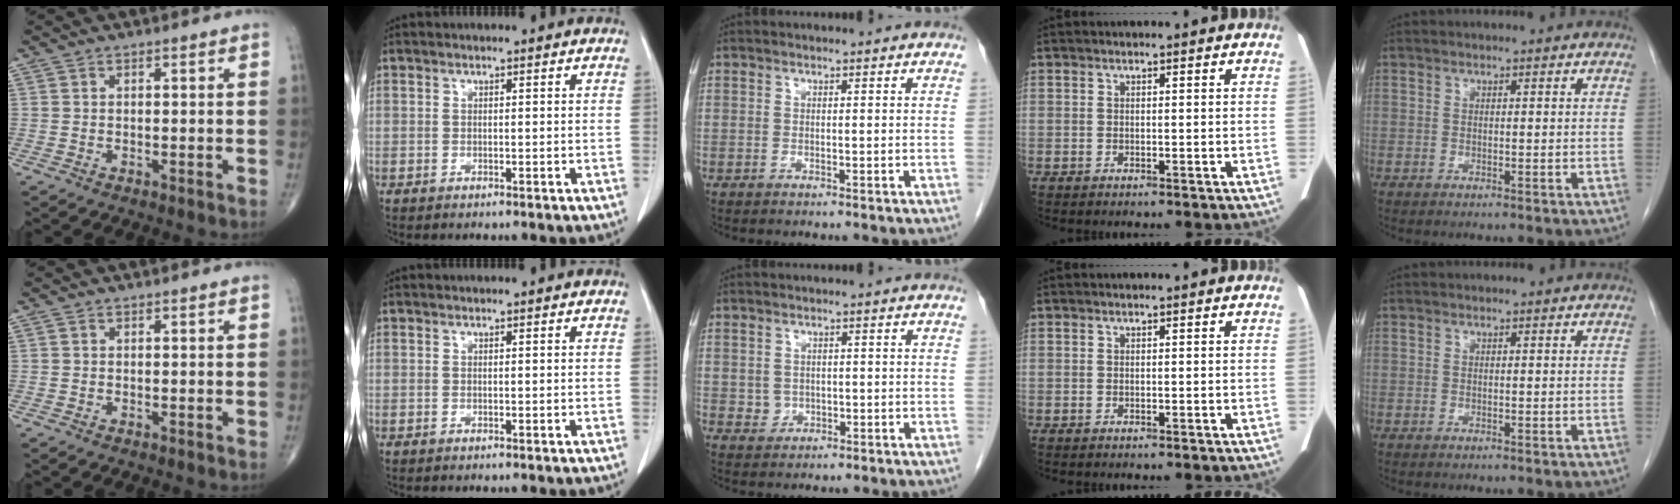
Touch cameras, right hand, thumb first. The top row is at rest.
{"middle": {"total": 1.6, "force": [0.0, 1.5, 0.6], "torque": [-0.014, -0.001, 0.006]}}